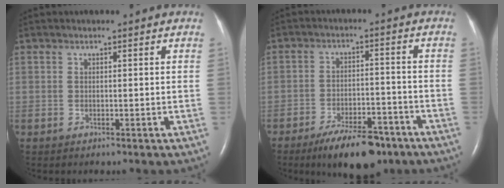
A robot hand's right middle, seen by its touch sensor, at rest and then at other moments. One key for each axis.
{"total": 10.6, "fx": -7.6, "fy": 3.7, "fz": 6.3, "tx": -0.101, "ty": -0.004, "tz": -0.121}